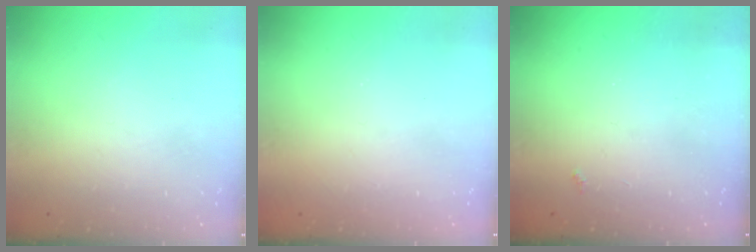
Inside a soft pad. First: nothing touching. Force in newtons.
{"total": 1.1, "press": 1.0, "slide": 0.1}
{"total": 2.1, "press": 2.1, "slide": 0.4}